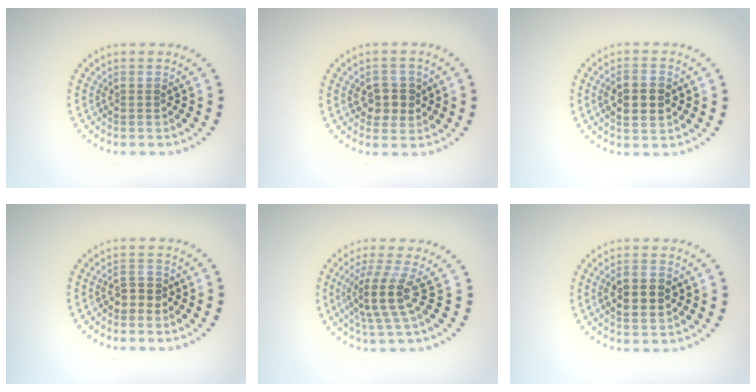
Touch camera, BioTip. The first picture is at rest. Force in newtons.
{"total": 2.9, "press": 2.8, "slide": 0.7}
{"total": 3.3, "press": 3.3, "slide": 0.2}
{"total": 1.8, "press": 1.6, "slide": 0.7}
{"total": 3.9, "press": 2.8, "slide": 2.7}
{"total": 3.3, "press": 3.3, "slide": 0.2}